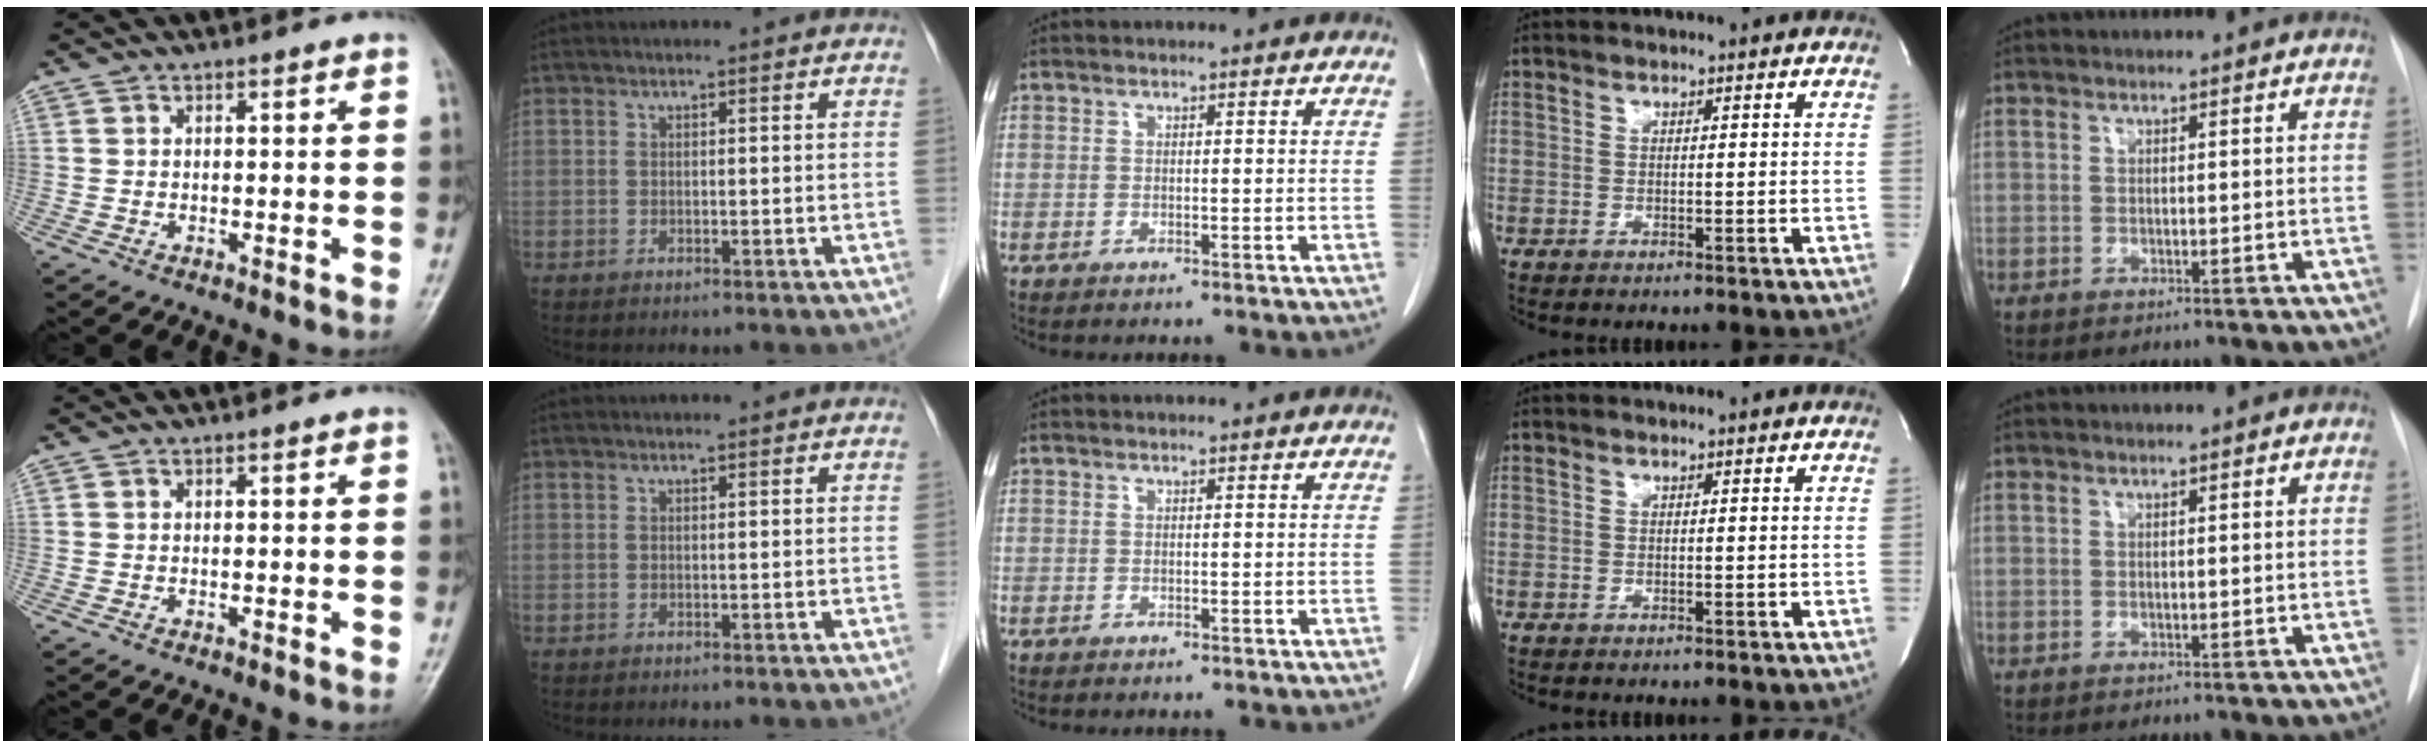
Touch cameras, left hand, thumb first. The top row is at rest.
{}